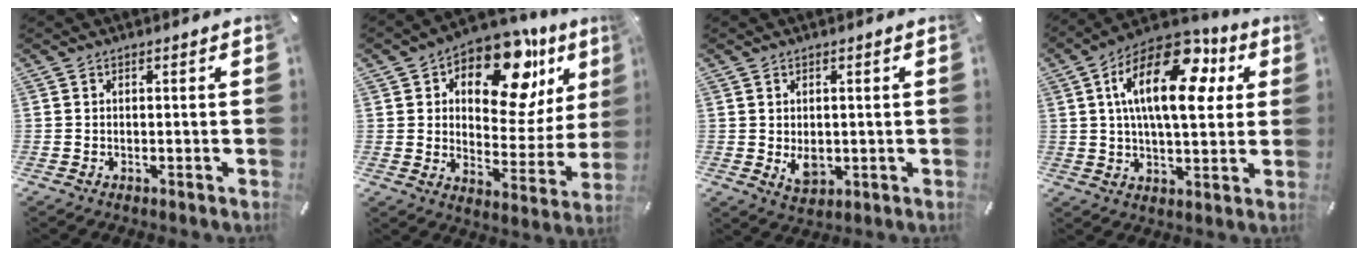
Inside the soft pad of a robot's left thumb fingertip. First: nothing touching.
{"total": 16.5, "force": [10.6, 8.5, 9.3], "torque": [-0.134, -0.079, 0.179]}
{"total": 4.1, "force": [-0.2, 3.1, 2.7], "torque": [-0.047, -0.006, -0.006]}
{"total": 21.2, "force": [6.4, 10.6, 17.2], "torque": [-0.295, -0.011, 0.100]}